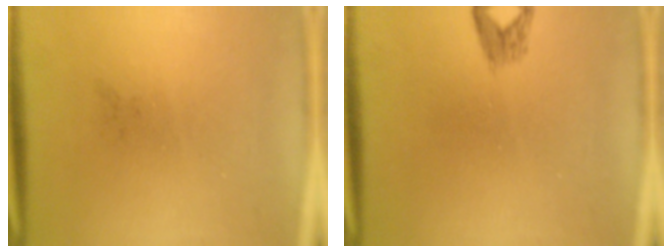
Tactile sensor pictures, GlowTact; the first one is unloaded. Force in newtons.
{"total": 1.4}